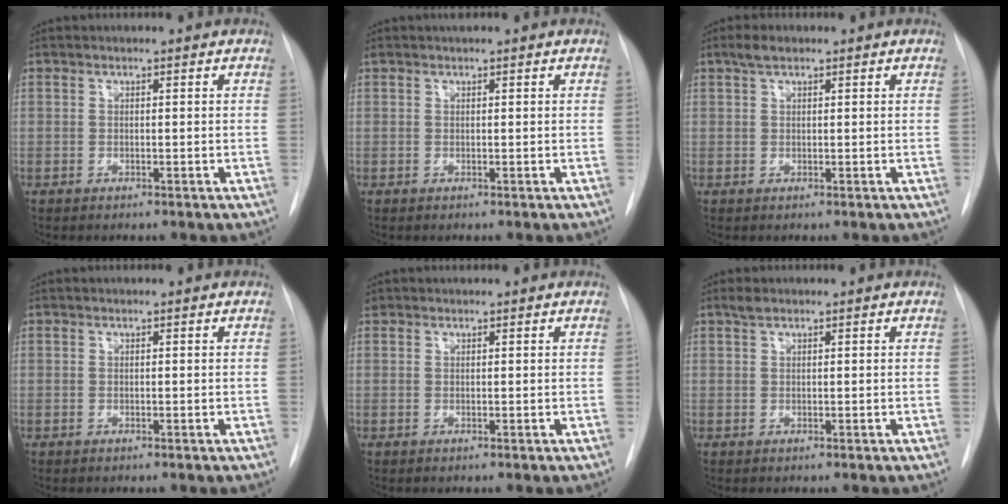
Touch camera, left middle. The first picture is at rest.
{"total": 1.2, "force": [1.0, 0.2, 0.6], "torque": [-0.012, 0.024, 0.019]}
{"total": 1.9, "force": [1.3, 0.8, 1.2], "torque": [-0.025, 0.012, 0.025]}
{"total": 0.0}
{"total": 0.7, "force": [0.5, 0.4, 0.0], "torque": [-0.003, 0.014, 0.010]}
{"total": 1.1, "force": [0.9, 0.3, 0.6], "torque": [-0.014, 0.010, 0.018]}